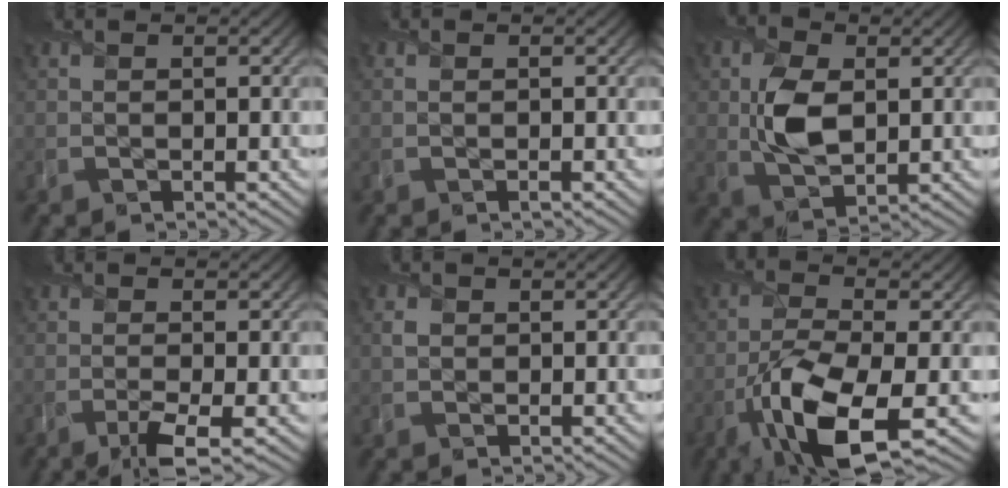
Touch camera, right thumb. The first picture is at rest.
{"total": 0.0}
{"total": 5.9, "force": [1.0, 3.7, 4.5], "torque": [-0.096, -0.002, 0.021]}
{"total": 3.3, "force": [-1.8, 0.5, 2.7], "torque": [-0.051, -0.006, -0.039]}
{"total": 1.1, "force": [0.3, 1.1, 0.3], "torque": [-0.007, 0.001, 0.002]}
{"total": 11.5, "force": [-5.2, 3.8, 9.5], "torque": [-0.184, -0.016, -0.100]}